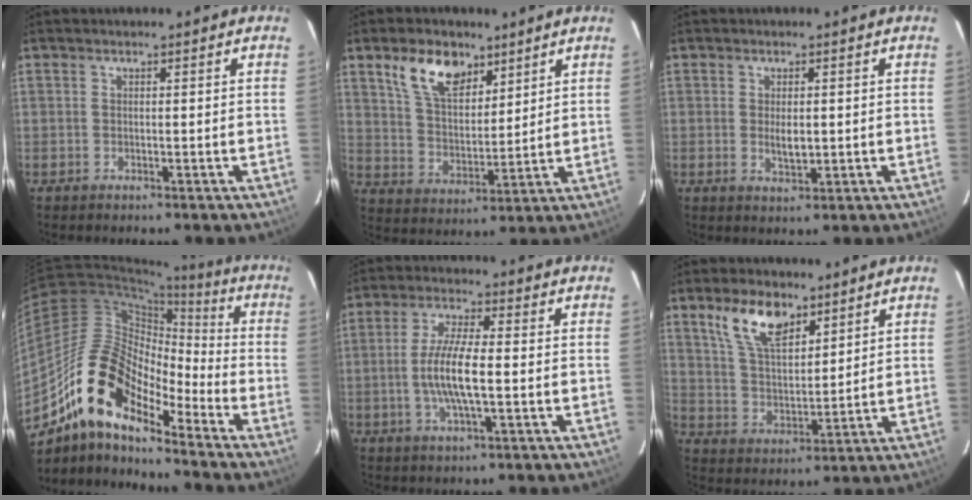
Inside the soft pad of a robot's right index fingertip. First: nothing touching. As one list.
[{"total": 11.0, "force": [6.6, 6.0, 6.4], "torque": [-0.118, 0.017, 0.129]}, {"total": 3.2, "force": [0.0, 1.6, 2.8], "torque": [-0.050, -0.008, 0.003]}, {"total": 15.4, "force": [-11.4, 5.6, 8.8], "torque": [-0.146, 0.004, -0.231]}, {"total": 8.7, "force": [-1.3, 1.9, 8.4], "torque": [-0.168, -0.004, -0.027]}, {"total": 10.6, "force": [6.6, 5.1, 6.6], "torque": [-0.123, 0.012, 0.132]}]